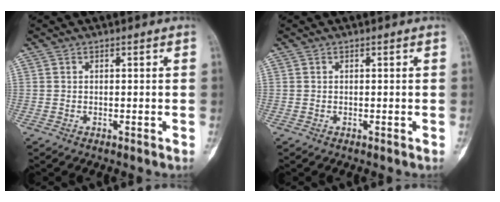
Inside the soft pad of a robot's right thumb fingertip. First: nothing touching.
{"total": 0.0}